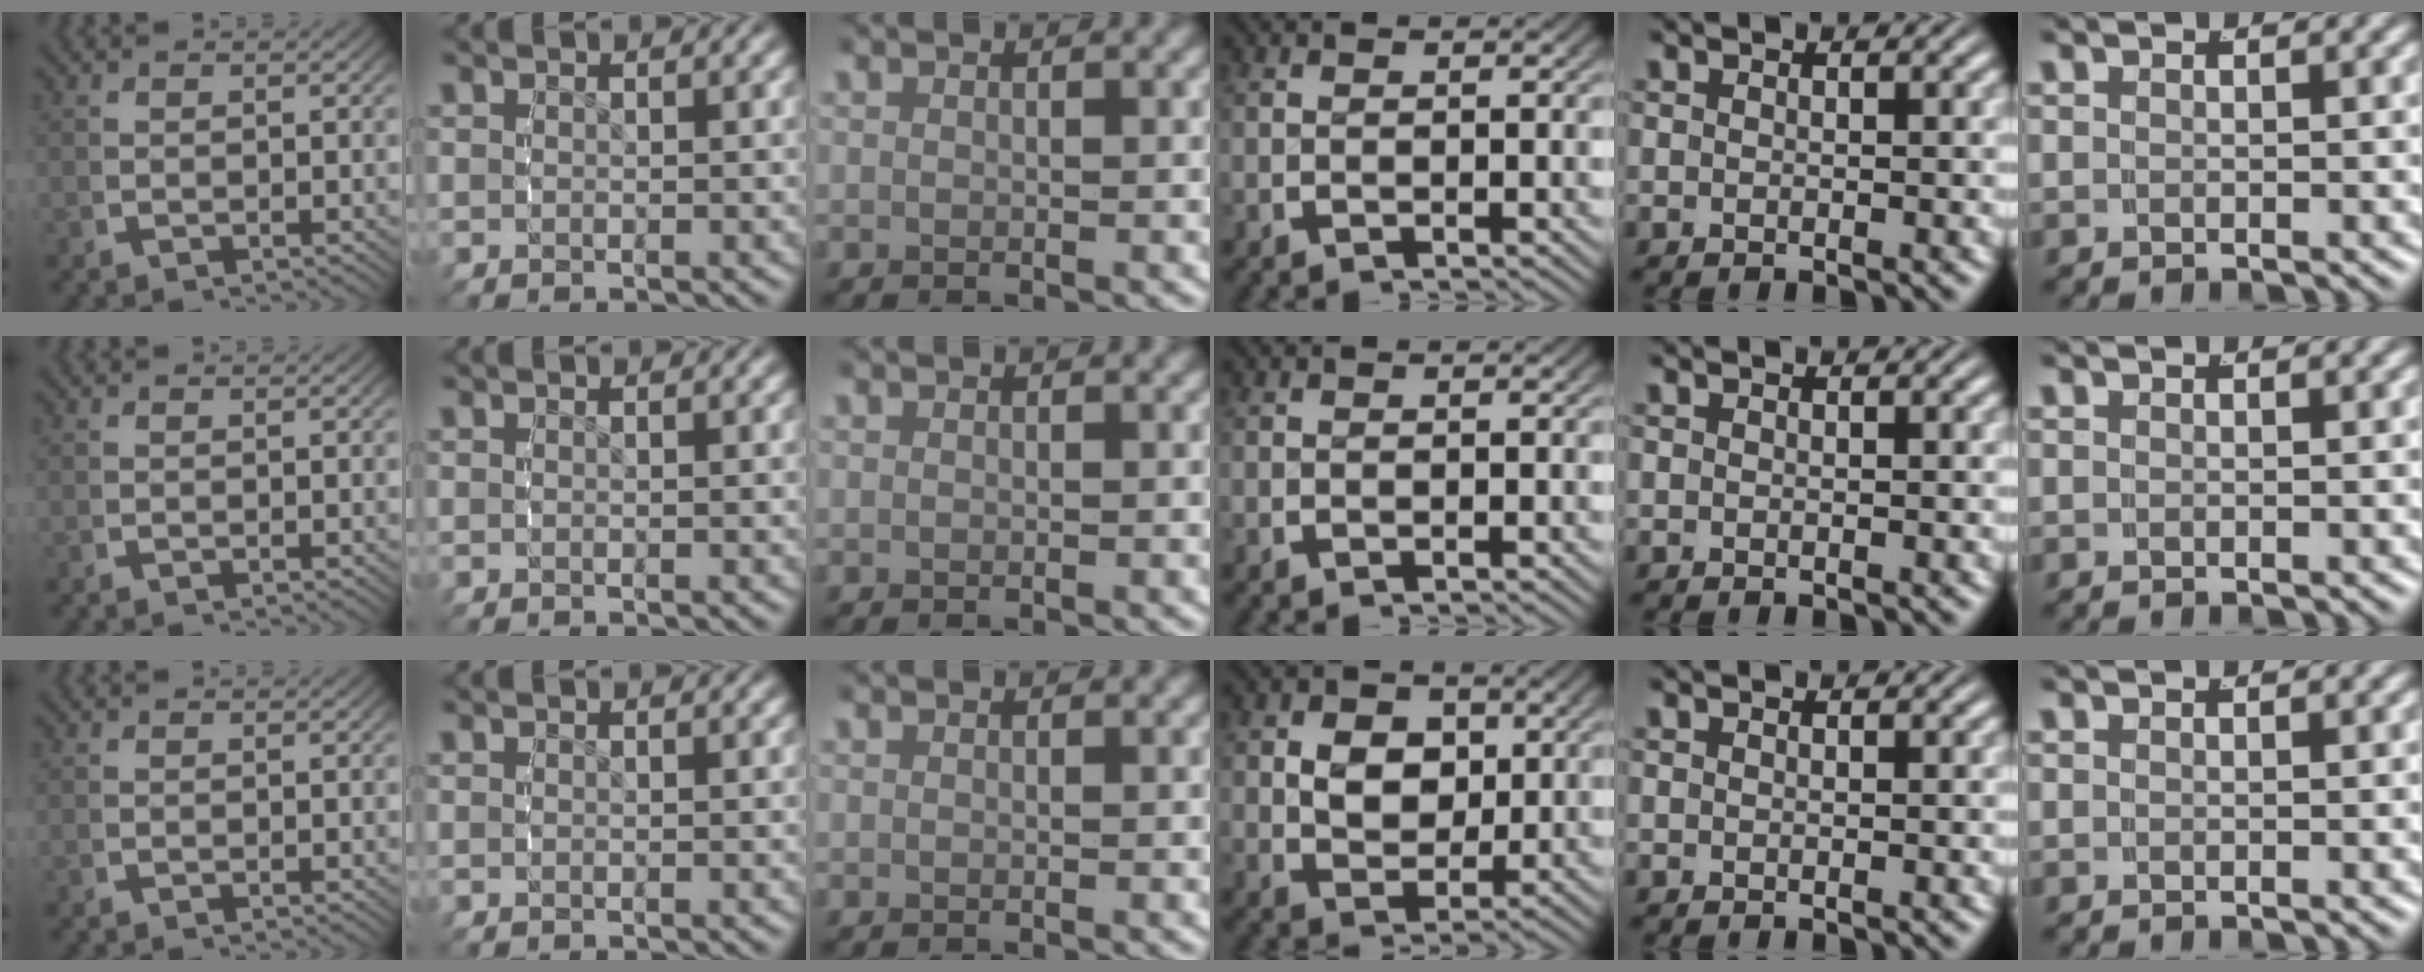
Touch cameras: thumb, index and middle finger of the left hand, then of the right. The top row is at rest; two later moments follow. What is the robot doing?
{"motion": "grasp_and_lifting", "object": "camera"}